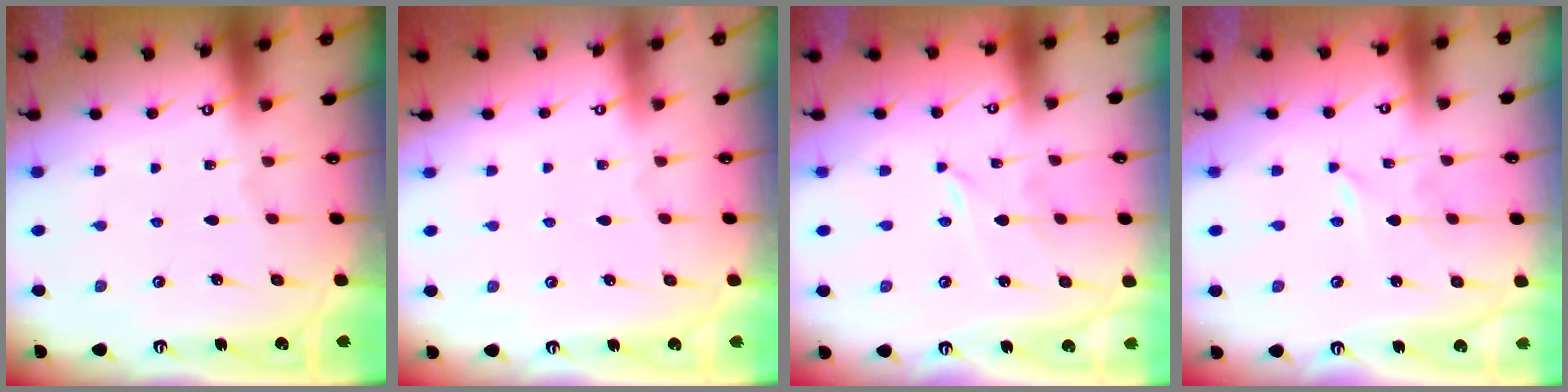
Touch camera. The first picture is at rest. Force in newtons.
{"total": 0.0}
{"total": 0.0}
{"total": 0.0}